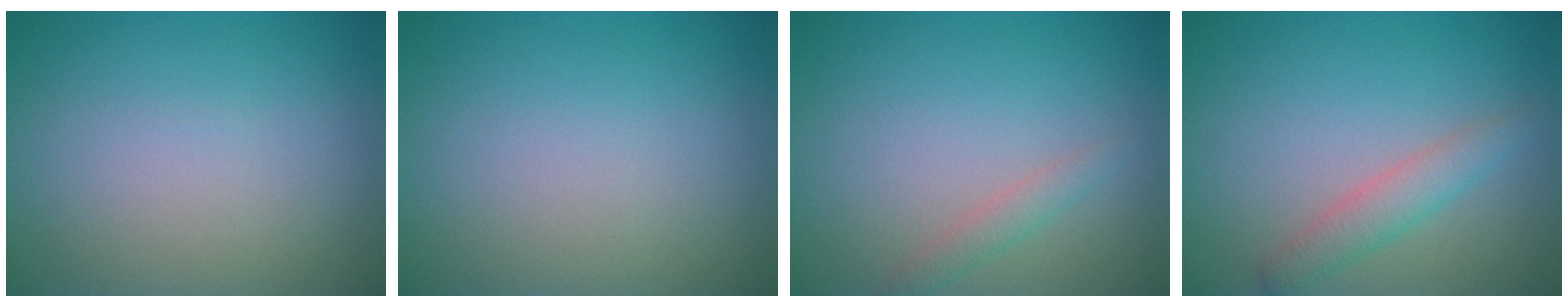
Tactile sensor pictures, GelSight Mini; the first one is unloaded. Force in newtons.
{"total": 0.0}
{"total": 1.3, "press": 1.3, "slide": 0.1}
{"total": 2.4, "press": 2.4, "slide": 0.2}